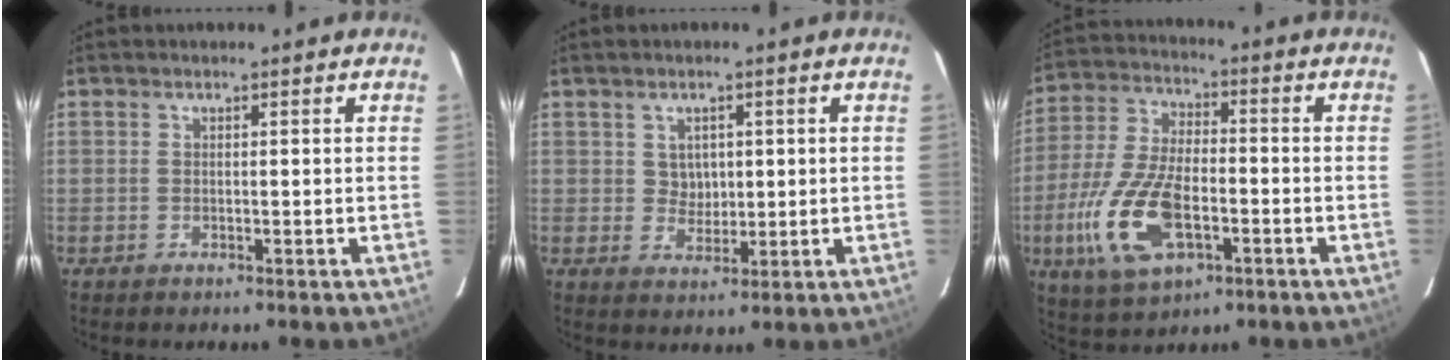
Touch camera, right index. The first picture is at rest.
{"total": 3.5, "force": [0.8, 3.1, 1.5], "torque": [-0.022, 0.007, 0.018]}
{"total": 16.4, "force": [-5.4, 7.8, 13.3], "torque": [-0.294, -0.011, -0.096]}